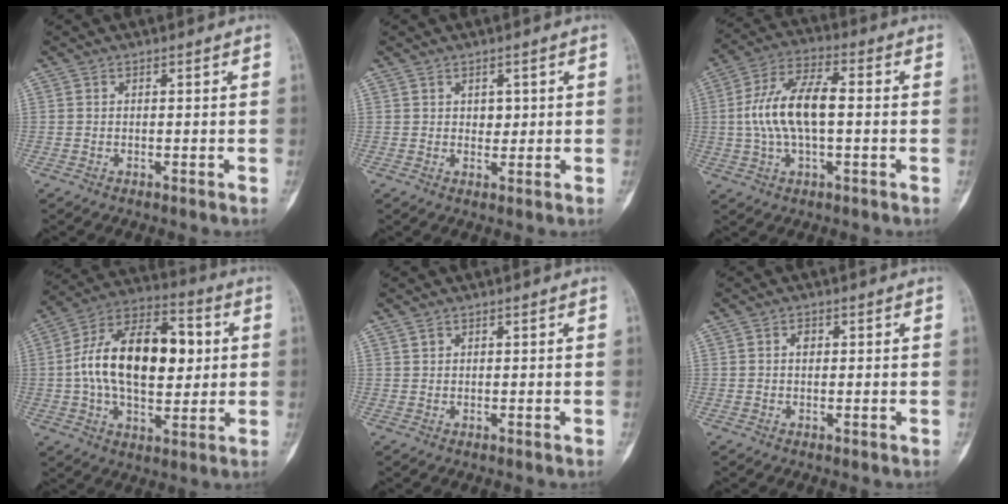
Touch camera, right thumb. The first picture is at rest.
{"total": 2.1, "force": [0.7, 1.6, 1.2], "torque": [-0.005, -0.003, 0.012]}
{"total": 13.1, "force": [0.1, 5.9, 11.7], "torque": [-0.233, 0.027, -0.002]}
{"total": 21.9, "force": [2.0, 12.4, 17.9], "torque": [-0.280, 0.021, 0.029]}
{"total": 0.9, "force": [0.6, 0.6, 0.2], "torque": [0.002, -0.001, 0.011]}
{"total": 1.5, "force": [0.3, 1.1, 0.9], "torque": [-0.007, 0.002, 0.002]}